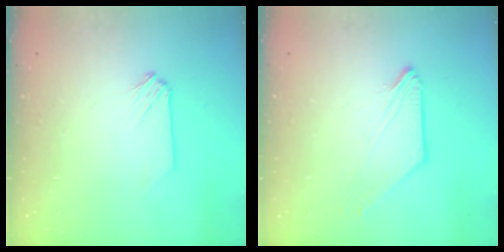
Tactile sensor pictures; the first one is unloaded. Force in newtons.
{"total": 0.8, "press": 0.7, "slide": 0.3}